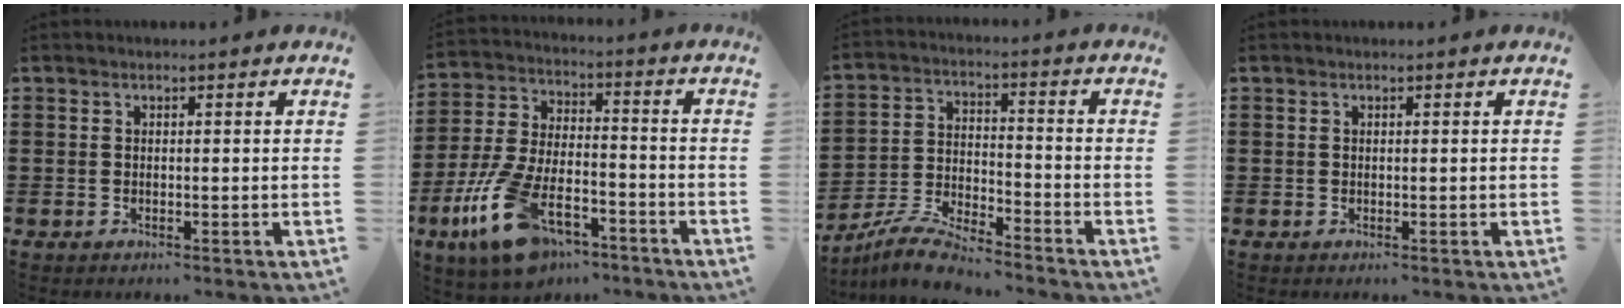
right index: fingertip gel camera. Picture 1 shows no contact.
{"total": 13.6, "force": [-8.1, 5.7, 9.2], "torque": [-0.212, 0.015, -0.154]}
{"total": 6.9, "force": [-6.5, 0.4, 2.2], "torque": [-0.058, 0.001, -0.130]}
{"total": 0.0}